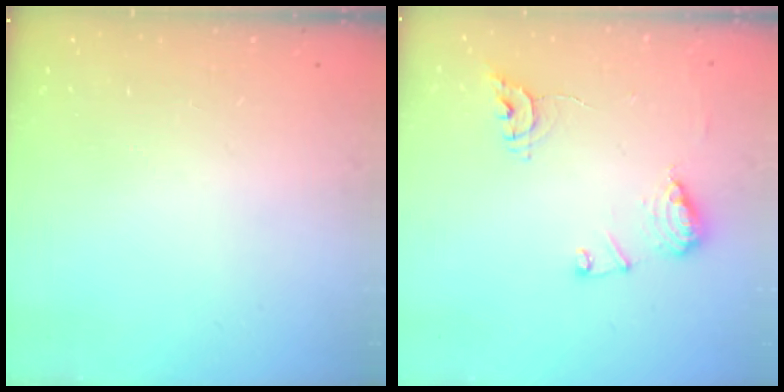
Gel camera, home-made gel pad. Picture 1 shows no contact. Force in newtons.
{"total": 12.1, "press": 12.0, "slide": 1.2}